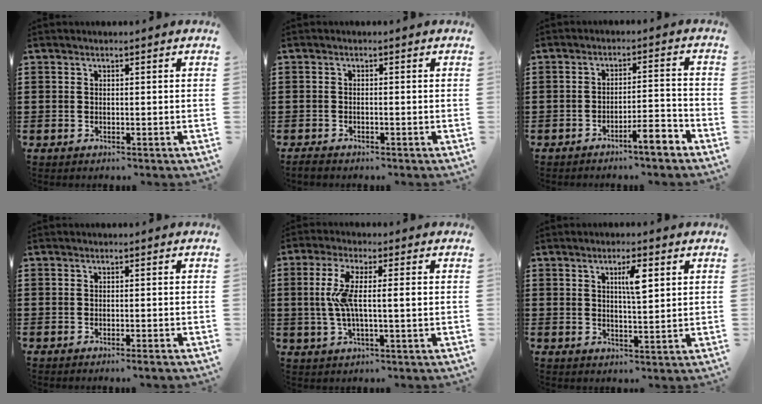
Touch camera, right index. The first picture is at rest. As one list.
[{"total": 0.9, "force": [-0.8, 0.1, 0.4], "torque": [-0.009, -0.005, -0.015]}, {"total": 5.2, "force": [-4.2, 0.4, 3.1], "torque": [-0.052, -0.002, -0.077]}, {"total": 0.8, "force": [-0.5, -0.1, 0.5], "torque": [-0.010, -0.002, -0.011]}, {"total": 6.2, "force": [0.1, 1.1, 6.1], "torque": [-0.132, -0.009, -0.009]}, {"total": 4.5, "force": [1.7, 1.0, 4.1], "torque": [-0.069, 0.003, 0.022]}]